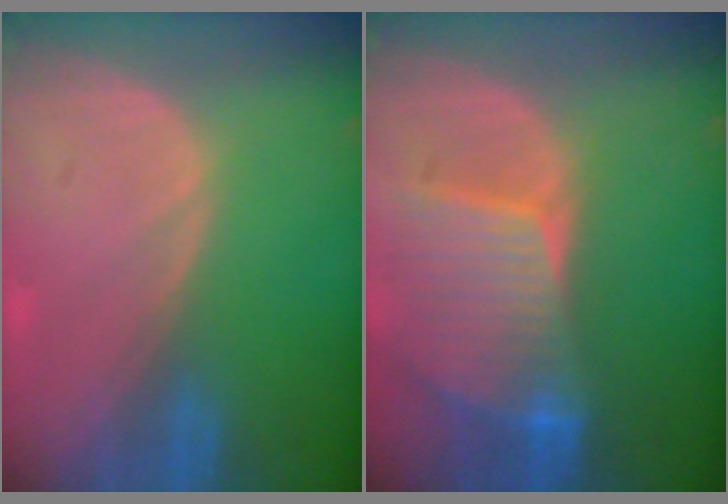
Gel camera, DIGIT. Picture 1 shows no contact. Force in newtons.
{"total": 9.0, "press": 7.9, "slide": 4.3}